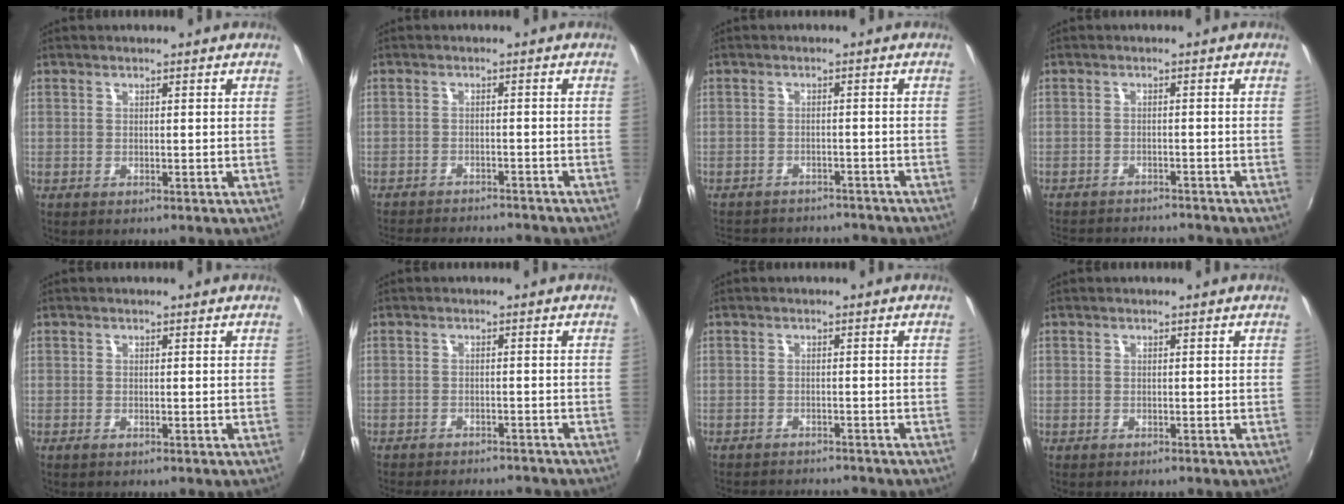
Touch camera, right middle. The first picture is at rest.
{"total": 12.8, "force": [-11.6, 2.6, 4.7], "torque": [-0.107, -0.014, -0.168]}
{"total": 13.2, "force": [-11.5, 4.6, 4.5], "torque": [-0.105, -0.005, -0.155]}
{"total": 9.9, "force": [-9.2, 2.3, 3.0], "torque": [-0.080, -0.011, -0.136]}
{"total": 0.6, "force": [-0.4, 0.2, 0.3], "torque": [-0.008, -0.003, -0.009]}
{"total": 11.3, "force": [-10.1, 2.9, 4.2], "torque": [-0.096, -0.018, -0.140]}
{"total": 7.1, "force": [-6.6, 1.5, 1.9], "torque": [-0.054, -0.014, -0.098]}
{"total": 0.9, "force": [-0.7, 0.5, 0.0], "torque": [-0.002, -0.001, -0.014]}